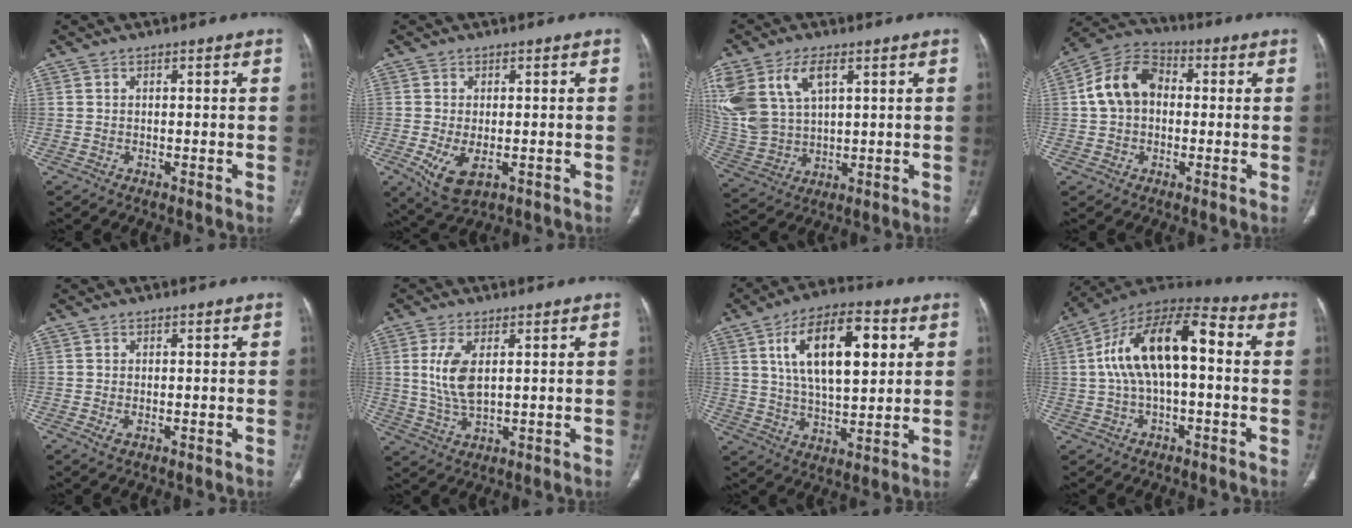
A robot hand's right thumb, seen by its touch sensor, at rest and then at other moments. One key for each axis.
{"total": 6.6, "fx": -2.0, "fy": 3.4, "fz": 5.3, "tx": -0.103, "ty": -0.013, "tz": -0.022}
{"total": 17.1, "fx": 6.7, "fy": 10.5, "fz": 11.8, "tx": -0.273, "ty": -0.008, "tz": 0.140}
{"total": 11.1, "fx": 0.8, "fy": 8.3, "fz": 7.4, "tx": -0.123, "ty": 0.029, "tz": 0.002}
{"total": 1.4, "fx": -0.5, "fy": 0.7, "fz": 1.1, "tx": -0.026, "ty": -0.005, "tz": -0.005}
{"total": 7.7, "fx": 1.6, "fy": 3.5, "fz": 6.6, "tx": -0.146, "ty": -0.011, "tz": 0.041}
{"total": 17.8, "fx": 5.4, "fy": 8.2, "fz": 14.9, "tx": -0.228, "ty": -0.004, "tz": 0.093}
{"total": 17.4, "fx": 1.3, "fy": 8.1, "fz": 15.3, "tx": -0.271, "ty": 0.050, "tz": 0.015}